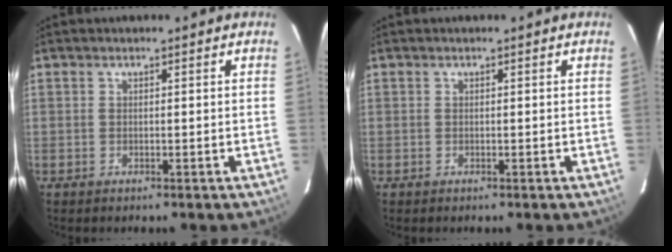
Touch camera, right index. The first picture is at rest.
{"total": 0.0}